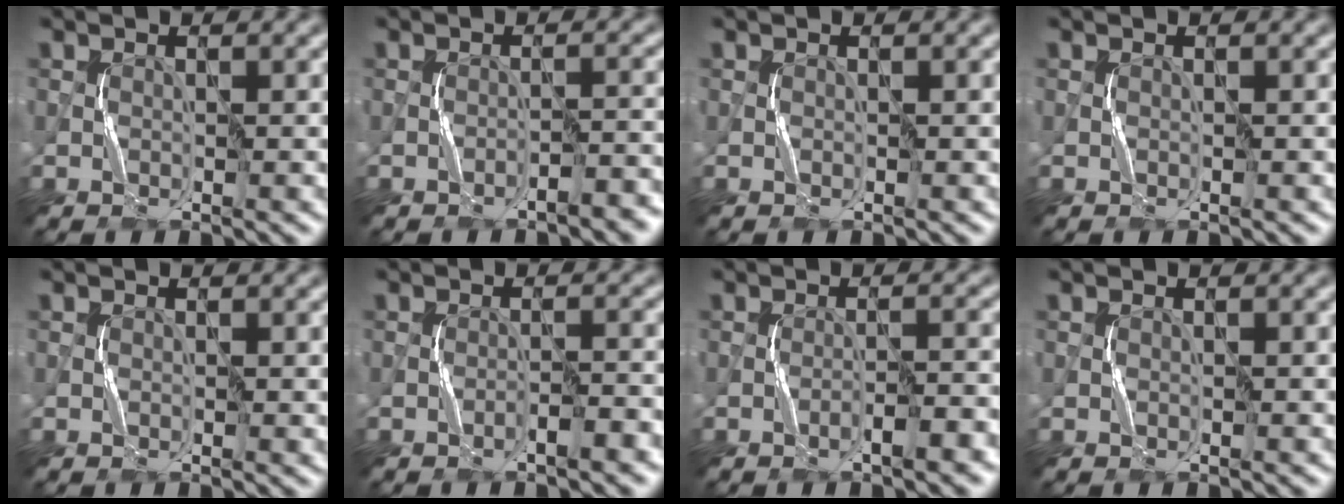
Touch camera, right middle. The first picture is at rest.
{"total": 2.0, "force": [-1.6, 0.3, 1.2], "torque": [-0.016, 0.010, -0.027]}
{"total": 0.0}
{"total": 0.0}
{"total": 0.0}
{"total": 1.7, "force": [-1.1, 0.2, 1.3], "torque": [-0.019, 0.010, -0.020]}
{"total": 2.5, "force": [-1.4, 0.4, 2.0], "torque": [-0.031, 0.011, -0.026]}
{"total": 0.0}